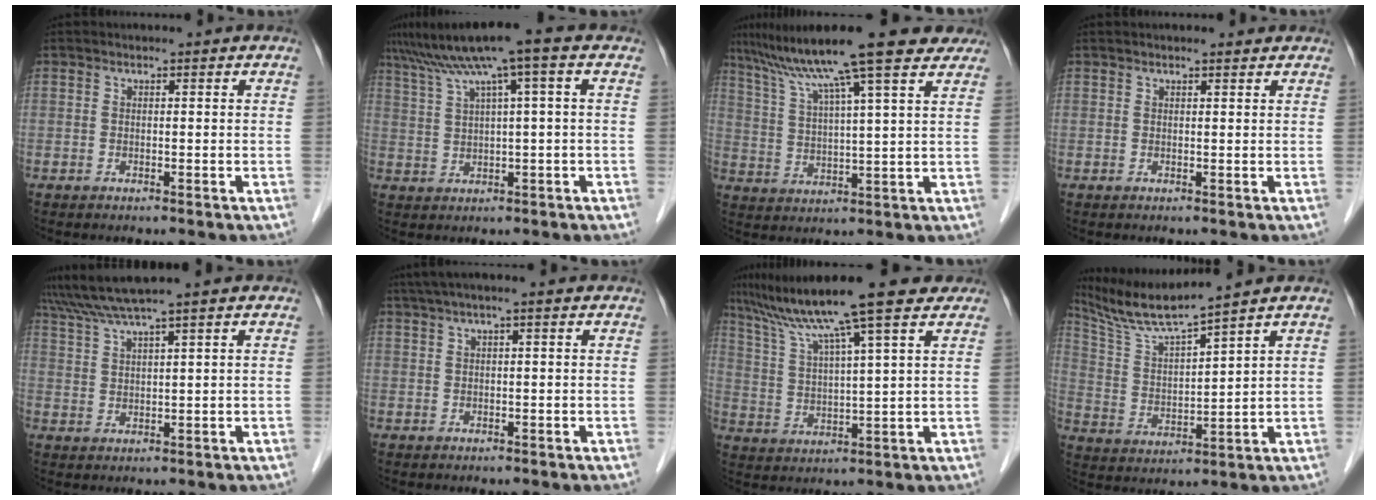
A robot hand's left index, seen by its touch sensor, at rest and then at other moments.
{"total": 8.8, "force": [4.9, -0.8, 7.2], "torque": [-0.131, 0.037, 0.087]}
{"total": 17.7, "force": [14.2, 0.5, 10.6], "torque": [-0.171, 0.031, 0.210]}
{"total": 2.2, "force": [2.0, 0.5, 0.9], "torque": [-0.013, 0.014, 0.025]}
{"total": 5.1, "force": [4.3, -1.8, 2.1], "torque": [-0.050, 0.013, 0.090]}
{"total": 4.7, "force": [3.1, 0.1, 3.5], "torque": [-0.065, 0.034, 0.053]}
{"total": 15.3, "force": [12.1, -0.1, 9.4], "torque": [-0.155, 0.025, 0.191]}
{"total": 9.3, "force": [8.4, -1.9, 3.5], "torque": [-0.082, -0.002, 0.172]}